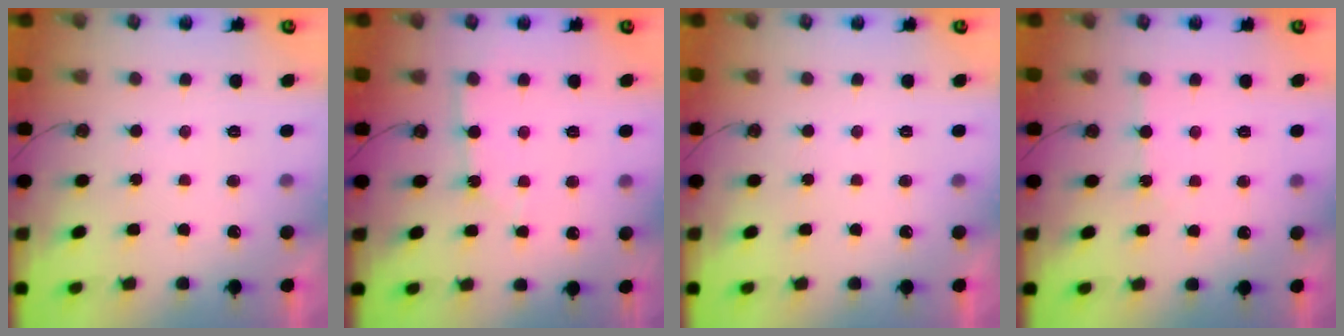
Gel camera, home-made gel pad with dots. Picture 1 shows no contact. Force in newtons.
{"total": 3.8, "press": 3.8, "slide": 0.5}
{"total": 0.0}
{"total": 1.5, "press": 1.5, "slide": 0.3}